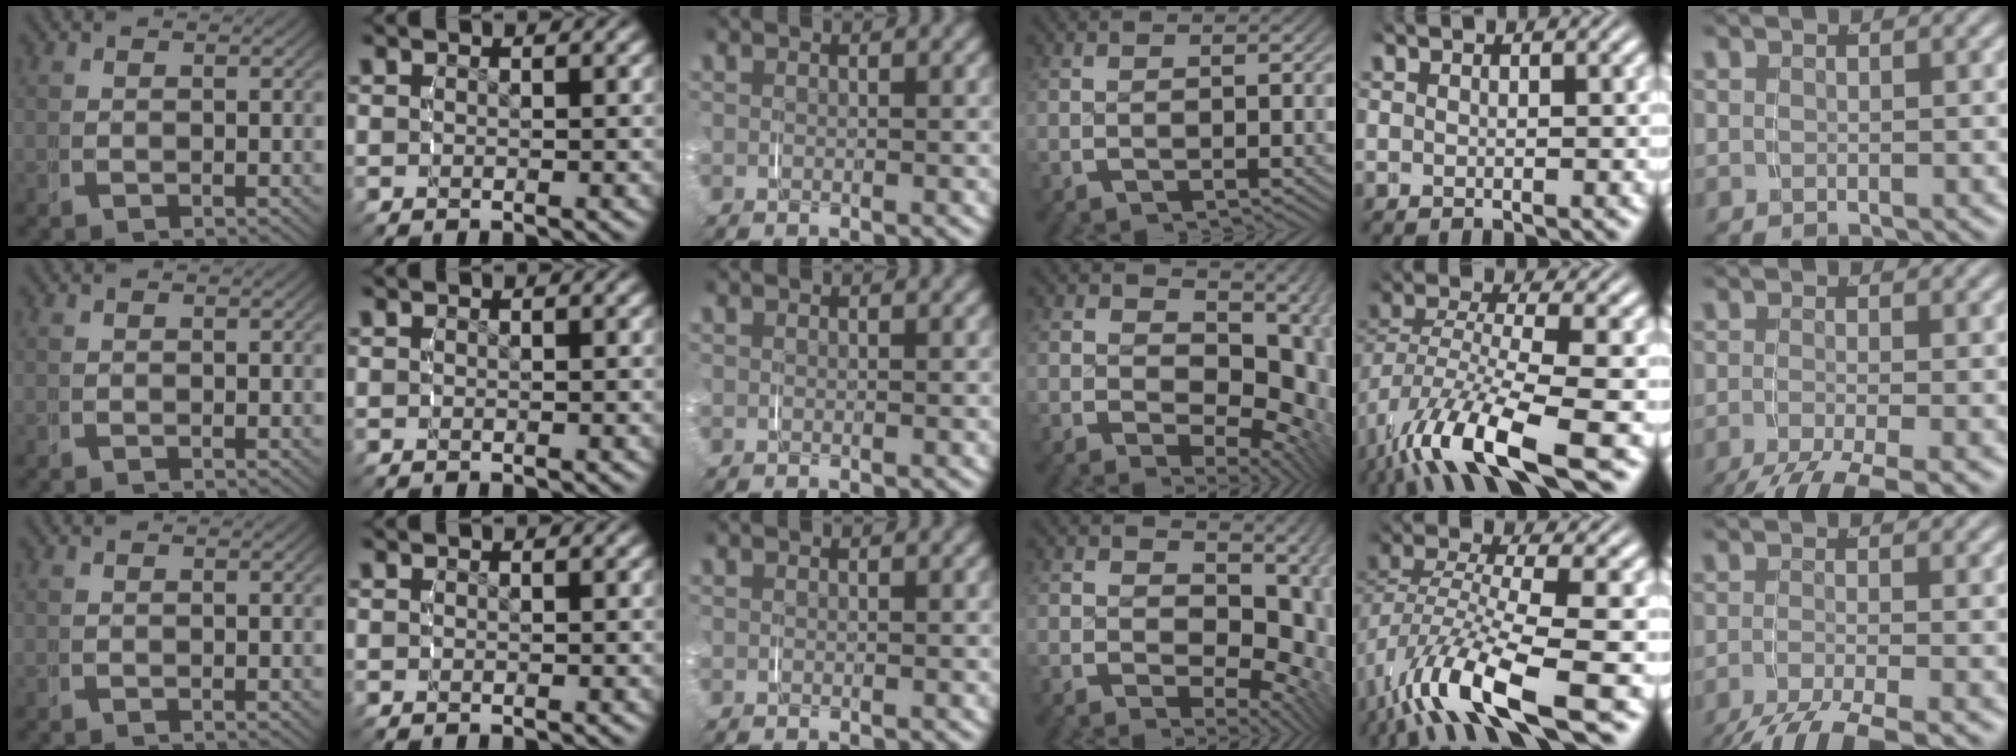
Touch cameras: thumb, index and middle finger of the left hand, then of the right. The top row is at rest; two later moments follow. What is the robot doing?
{"motion": "grasp_and_lifting", "object": "plastic wrap"}